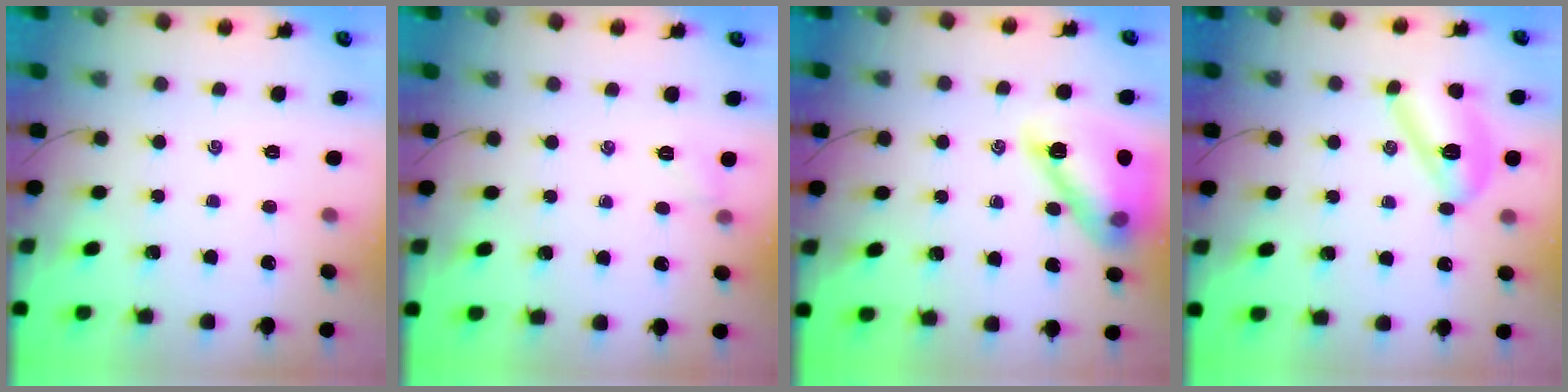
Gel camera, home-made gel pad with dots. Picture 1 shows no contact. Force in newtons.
{"total": 4.7, "press": 4.6, "slide": 1.0}
{"total": 14.2, "press": 14.2, "slide": 0.7}
{"total": 10.5, "press": 10.5, "slide": 0.3}